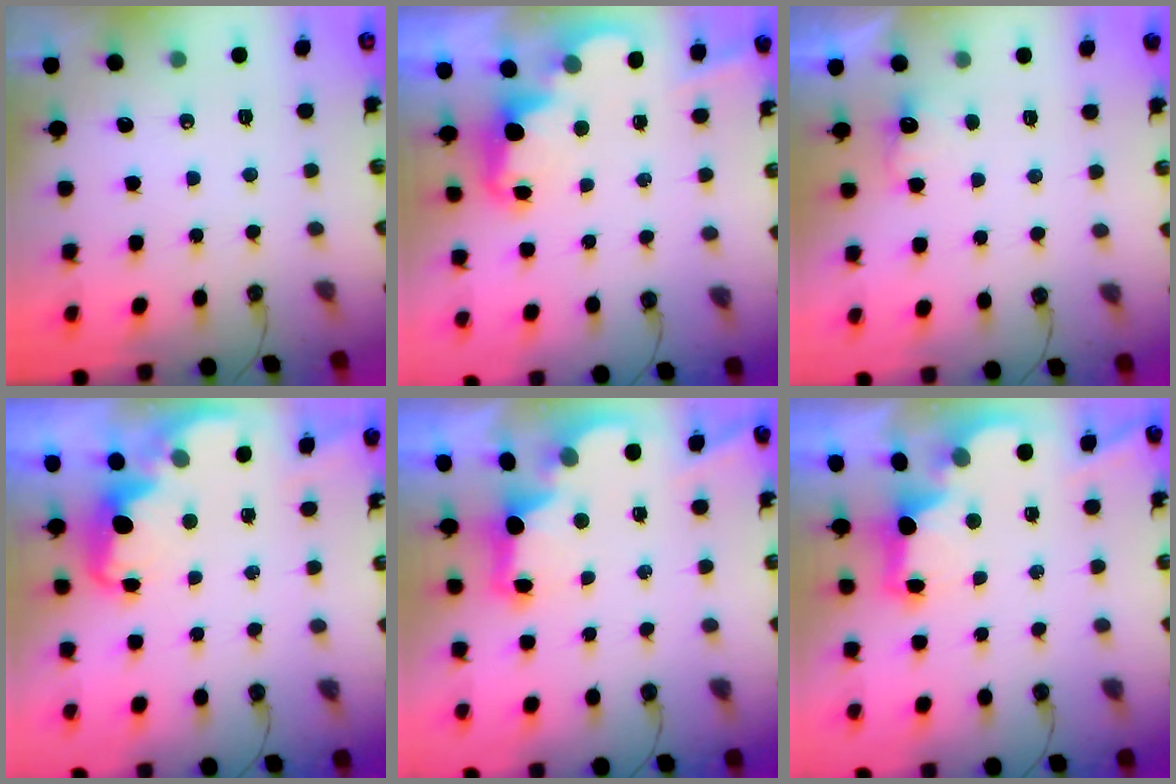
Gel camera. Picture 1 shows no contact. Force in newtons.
{"total": 2.6, "press": 2.5, "slide": 0.6}
{"total": 4.0, "press": 3.9, "slide": 1.0}
{"total": 2.1, "press": 2.0, "slide": 0.6}
{"total": 2.8, "press": 2.7, "slide": 0.9}
{"total": 2.9, "press": 2.7, "slide": 0.9}